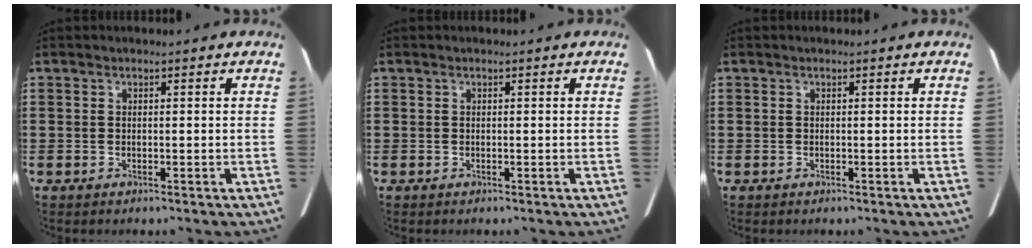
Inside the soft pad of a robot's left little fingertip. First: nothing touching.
{"total": 0.0}
{"total": 0.0}